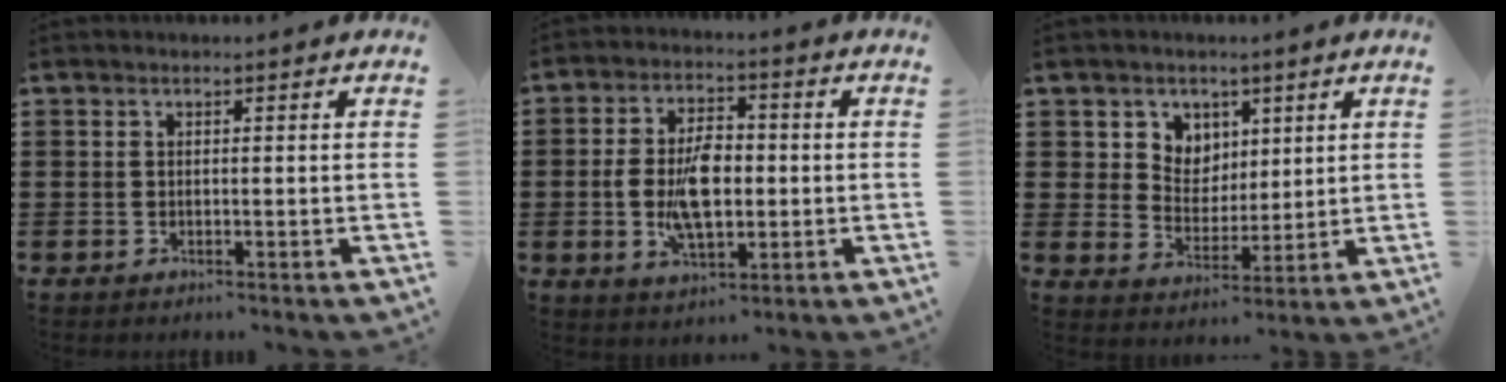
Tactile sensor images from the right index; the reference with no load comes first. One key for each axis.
{"total": 8.9, "fx": -0.8, "fy": 4.9, "fz": 7.4, "tx": -0.153, "ty": 0.002, "tz": -0.021}
{"total": 5.3, "fx": 2.9, "fy": 4.5, "fz": 0.0, "tx": -0.033, "ty": 0.001, "tz": 0.052}